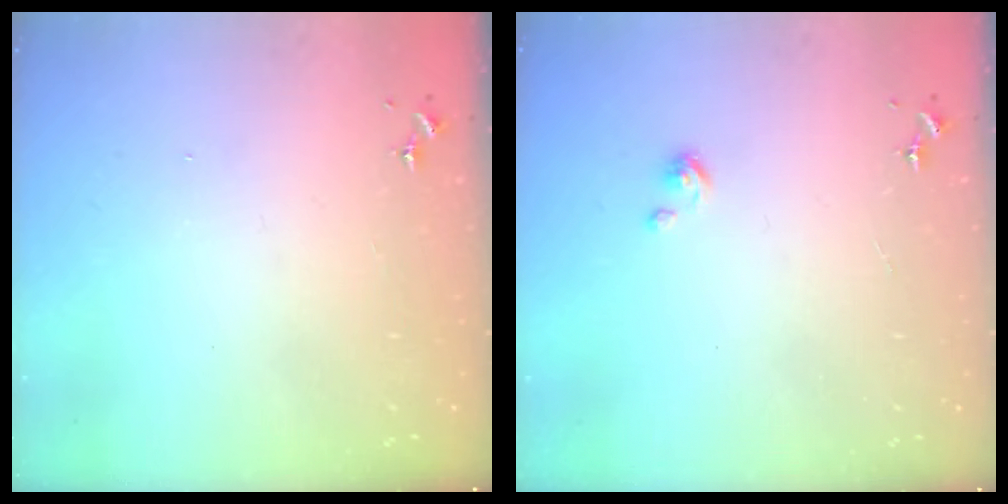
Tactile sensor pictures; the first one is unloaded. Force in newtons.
{"total": 2.7, "press": 2.7, "slide": 0.3}